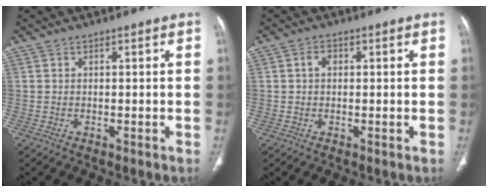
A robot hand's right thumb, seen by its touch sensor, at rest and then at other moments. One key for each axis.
{"total": 1.7, "fx": 0.2, "fy": 1.1, "fz": 1.2, "tx": -0.021, "ty": 0.007, "tz": 0.002}